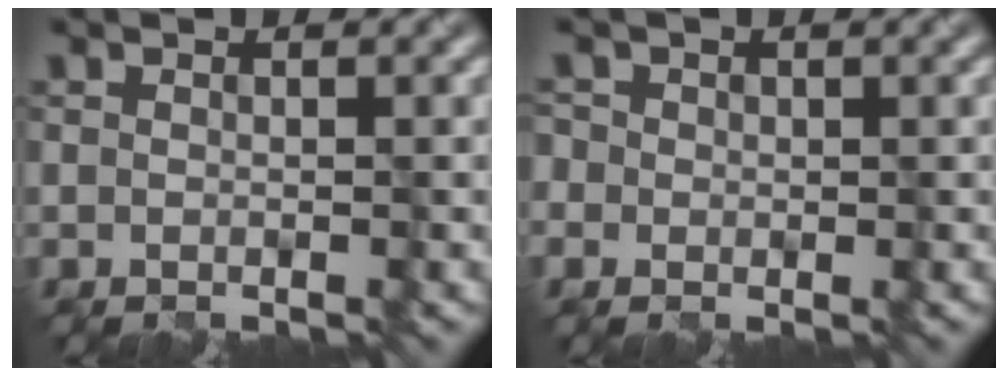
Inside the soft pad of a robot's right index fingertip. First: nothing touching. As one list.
[{"total": 0.9, "force": [-0.3, 0.8, -0.3], "torque": [-0.005, 0.003, -0.002]}]